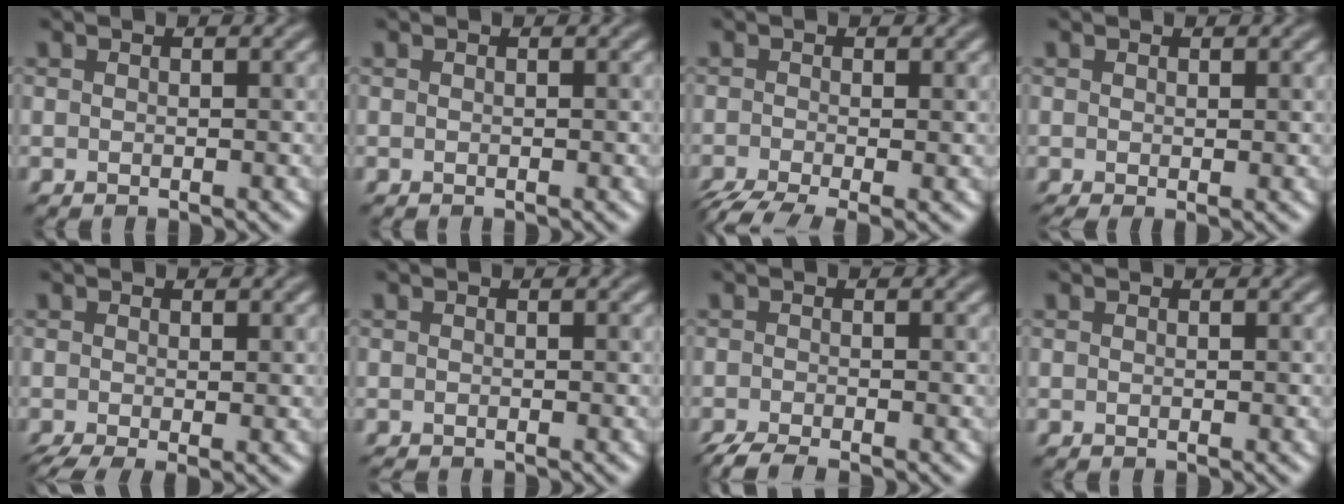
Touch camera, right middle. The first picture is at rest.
{"total": 0.0}
{"total": 4.8, "force": [-3.0, 1.4, 3.5], "torque": [-0.064, -0.017, -0.058]}
{"total": 0.9, "force": [0.0, 0.2, 0.8], "torque": [-0.013, -0.004, -0.002]}
{"total": 3.0, "force": [-1.1, 0.7, 2.7], "torque": [-0.050, -0.013, -0.022]}
{"total": 0.6, "force": [-0.6, 0.0, 0.1], "torque": [0.002, -0.003, -0.011]}
{"total": 3.0, "force": [-2.5, 0.4, 1.6], "torque": [-0.028, -0.008, -0.052]}
{"total": 0.0}